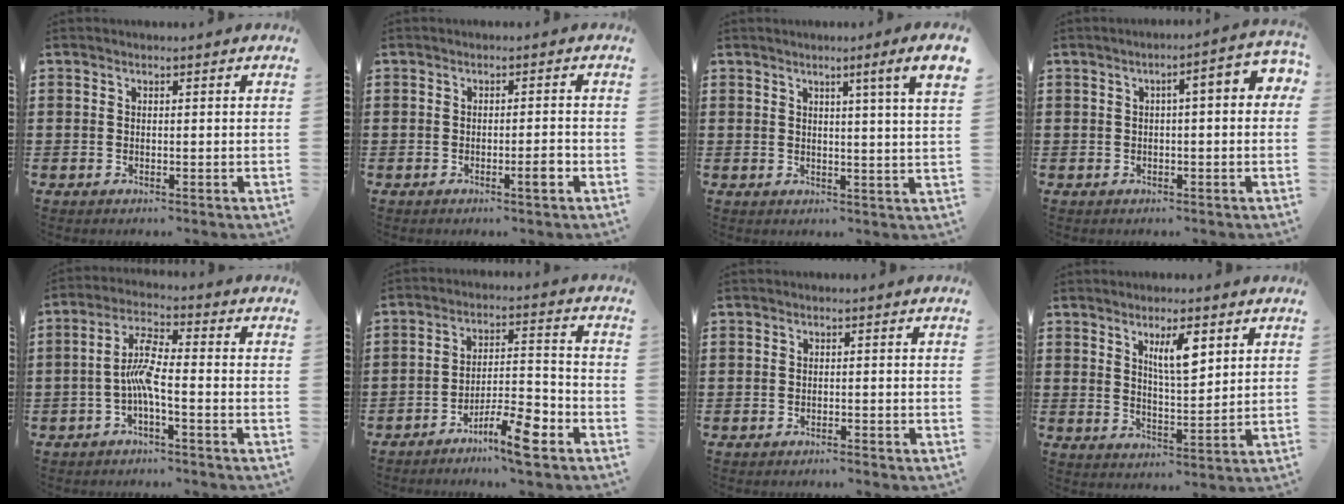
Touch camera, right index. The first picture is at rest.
{"total": 2.5, "force": [-1.2, 0.0, 2.2], "torque": [-0.038, -0.005, -0.021]}
{"total": 4.6, "force": [2.3, -1.1, 3.8], "torque": [-0.061, -0.013, 0.031]}
{"total": 3.8, "force": [0.0, 0.6, 3.8], "torque": [-0.062, 0.000, -0.006]}
{"total": 6.1, "force": [-1.9, 1.2, 5.6], "torque": [-0.123, 0.000, -0.042]}
{"total": 8.1, "force": [-5.7, 1.4, 5.6], "torque": [-0.094, 0.009, -0.102]}
{"total": 1.0, "force": [-1.0, -0.2, 0.2], "torque": [-0.006, -0.003, -0.020]}
{"total": 5.7, "force": [2.8, 1.7, 4.6], "torque": [-0.082, 0.001, 0.044]}